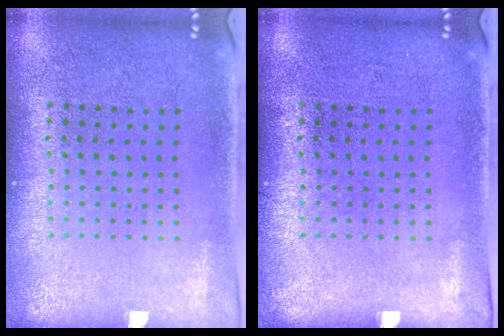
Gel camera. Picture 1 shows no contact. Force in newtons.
{"total": 0.0}